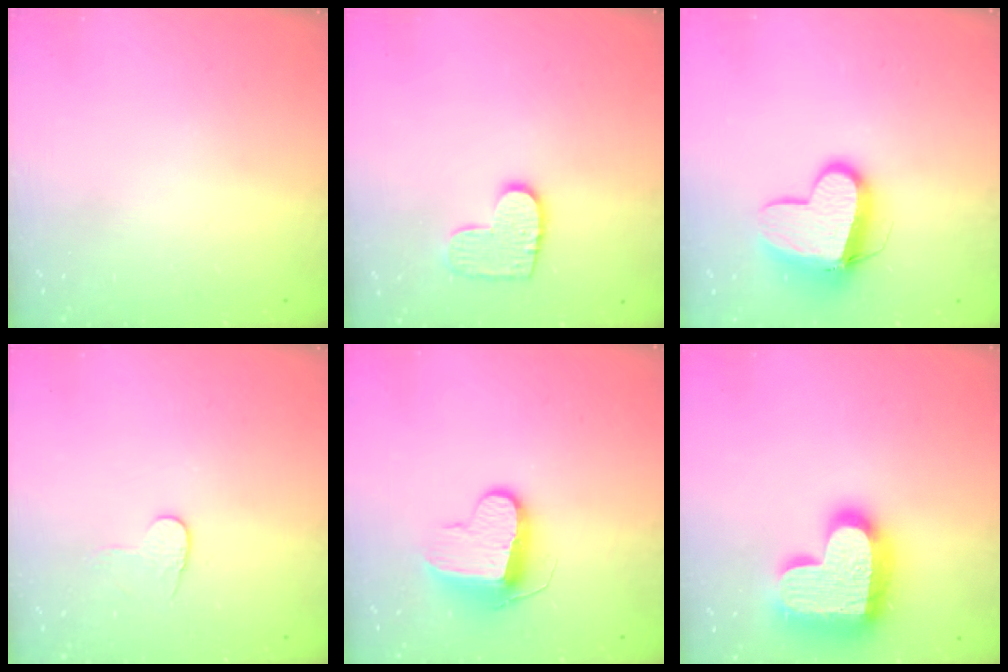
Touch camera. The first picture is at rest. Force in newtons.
{"total": 9.7, "press": 9.7, "slide": 0.3}
{"total": 11.7, "press": 11.6, "slide": 1.3}
{"total": 3.7, "press": 3.7, "slide": 0.3}
{"total": 10.1, "press": 10.1, "slide": 0.3}
{"total": 21.5, "press": 21.5, "slide": 1.6}